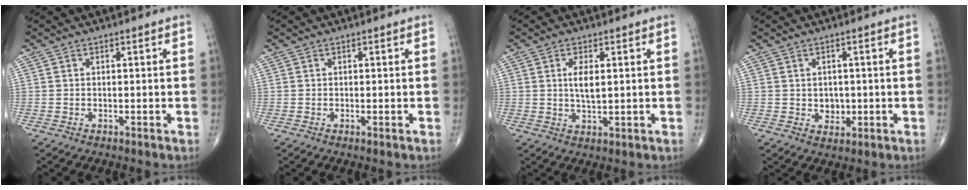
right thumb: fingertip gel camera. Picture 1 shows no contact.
{"total": 0.0}
{"total": 4.4, "force": [0.9, 1.7, 3.9], "torque": [-0.072, -0.010, 0.017]}
{"total": 2.9, "force": [-0.1, 2.4, 1.7], "torque": [-0.009, 0.001, 0.003]}